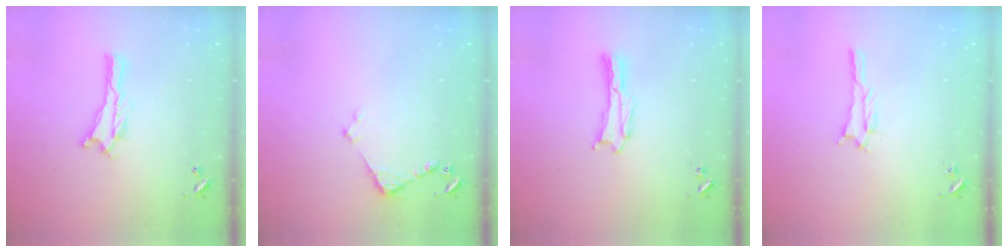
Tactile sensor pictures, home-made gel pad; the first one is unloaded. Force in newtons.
{"total": 3.1, "press": 3.1, "slide": 0.3}
{"total": 0.7, "press": 0.7, "slide": 0.1}
{"total": 1.7, "press": 1.7, "slide": 0.2}